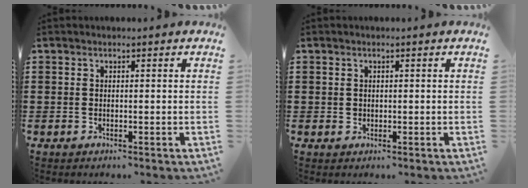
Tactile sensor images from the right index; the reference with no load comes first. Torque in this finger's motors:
{"motor_torque": [0.24, -0.23, 0.06, 0.02]}